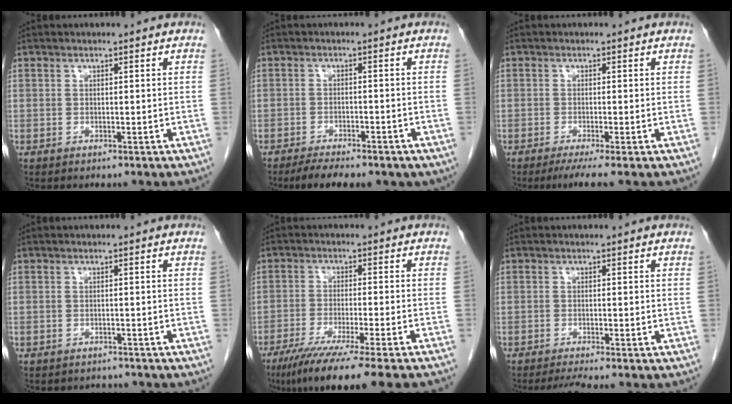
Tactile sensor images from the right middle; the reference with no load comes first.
{"total": 8.1, "force": [-6.1, 2.8, 4.7], "torque": [-0.067, -0.006, -0.082]}
{"total": 3.4, "force": [-2.4, -0.3, 2.5], "torque": [-0.037, -0.010, -0.043]}
{"total": 2.2, "force": [-2.0, 0.9, -0.2], "torque": [0.001, -0.001, -0.029]}
{"total": 13.5, "force": [-10.4, -1.2, 8.5], "torque": [-0.128, -0.046, -0.163]}
{"total": 2.4, "force": [-2.0, -0.6, 1.1], "torque": [-0.024, -0.007, -0.039]}